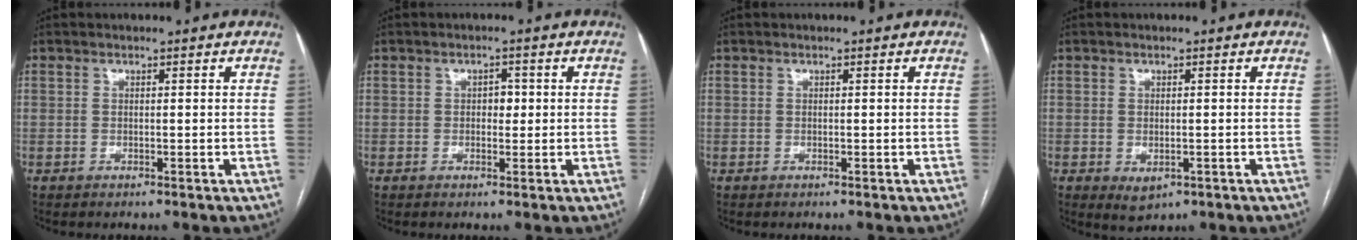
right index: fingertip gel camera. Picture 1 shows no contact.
{"total": 1.9, "force": [0.1, 1.3, 1.4], "torque": [-0.017, 0.004, 0.001]}
{"total": 0.0}
{"total": 2.8, "force": [-1.0, 1.6, 2.1], "torque": [-0.032, -0.004, -0.003]}